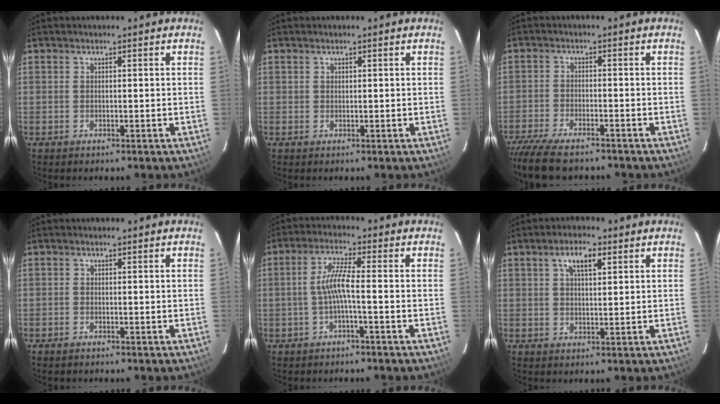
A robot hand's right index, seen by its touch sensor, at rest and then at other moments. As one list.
[{"total": 0.6, "force": [0.3, 0.5, 0.1], "torque": [0.001, 0.003, 0.005]}, {"total": 11.3, "force": [-9.7, 2.8, 5.1], "torque": [-0.121, -0.034, -0.167]}, {"total": 0.7, "force": [-0.6, 0.3, 0.1], "torque": [-0.005, 0.000, -0.013]}, {"total": 4.6, "force": [-1.3, 0.0, 4.4], "torque": [-0.097, 0.007, -0.023]}, {"total": 4.7, "force": [2.2, 1.8, 3.7], "torque": [-0.066, 0.011, 0.039]}]